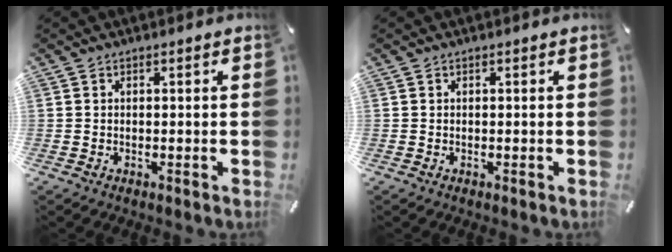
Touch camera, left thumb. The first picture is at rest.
{"total": 0.0}